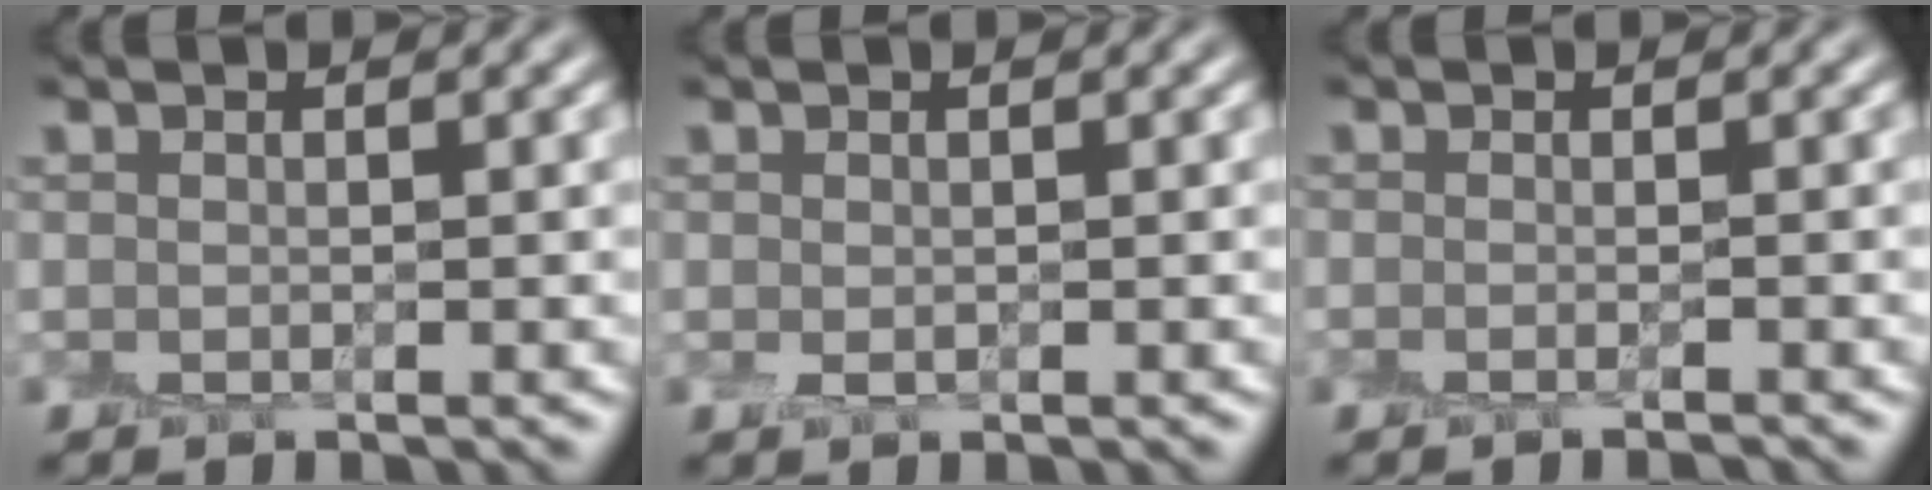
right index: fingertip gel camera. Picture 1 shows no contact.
{"total": 0.8, "force": [-0.2, 0.6, 0.6], "torque": [-0.013, -0.002, -0.001]}
{"total": 1.1, "force": [-0.8, 0.1, 0.7], "torque": [-0.015, -0.008, -0.017]}